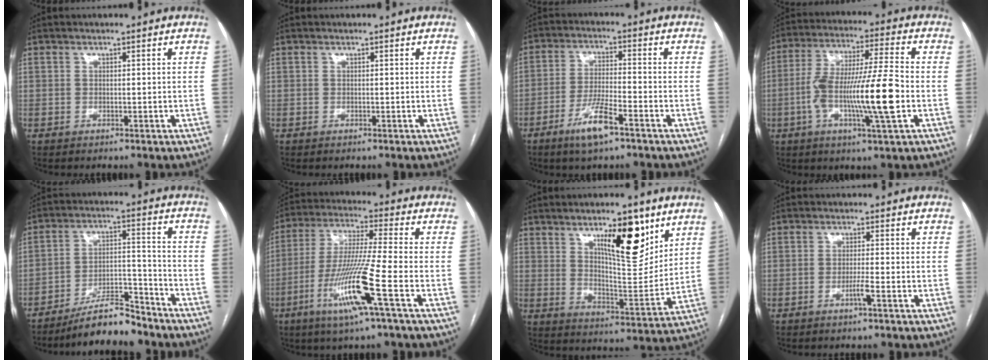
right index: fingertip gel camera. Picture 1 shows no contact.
{"total": 0.0}
{"total": 7.5, "force": [-4.6, 1.0, 5.8], "torque": [-0.116, -0.008, -0.084]}
{"total": 15.1, "force": [-3.4, 0.7, 14.7], "torque": [-0.274, 0.000, -0.063]}
{"total": 10.5, "force": [-9.2, 2.0, 4.7], "torque": [-0.073, 0.018, -0.158]}
{"total": 13.6, "force": [-5.7, -1.2, 12.2], "torque": [-0.249, -0.021, -0.112]}
{"total": 13.1, "force": [7.4, 3.5, 10.3], "torque": [-0.155, -0.008, 0.122]}
{"total": 2.0, "force": [-1.0, -0.4, 1.6], "torque": [-0.032, -0.002, -0.020]}